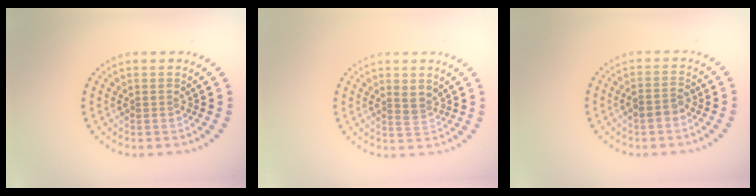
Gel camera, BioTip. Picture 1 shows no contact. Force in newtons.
{"total": 1.6, "press": 1.3, "slide": 1.0}
{"total": 1.9, "press": 1.8, "slide": 0.6}